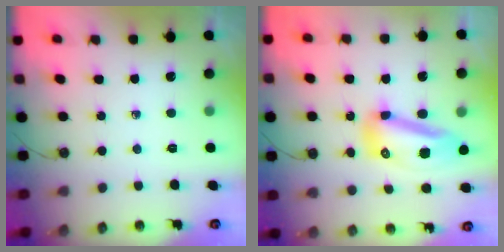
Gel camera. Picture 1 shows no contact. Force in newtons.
{"total": 12.7, "press": 12.6, "slide": 1.4}